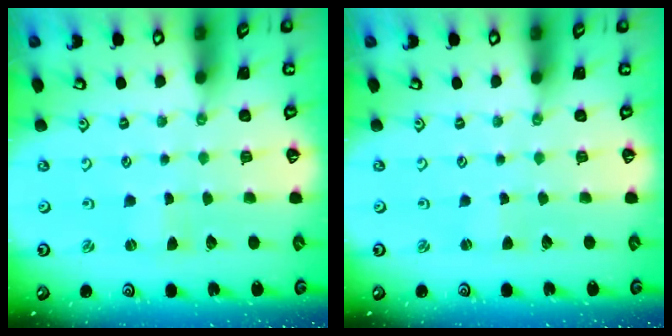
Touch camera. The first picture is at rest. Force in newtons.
{"total": 0.9, "press": 0.9, "slide": 0.1}